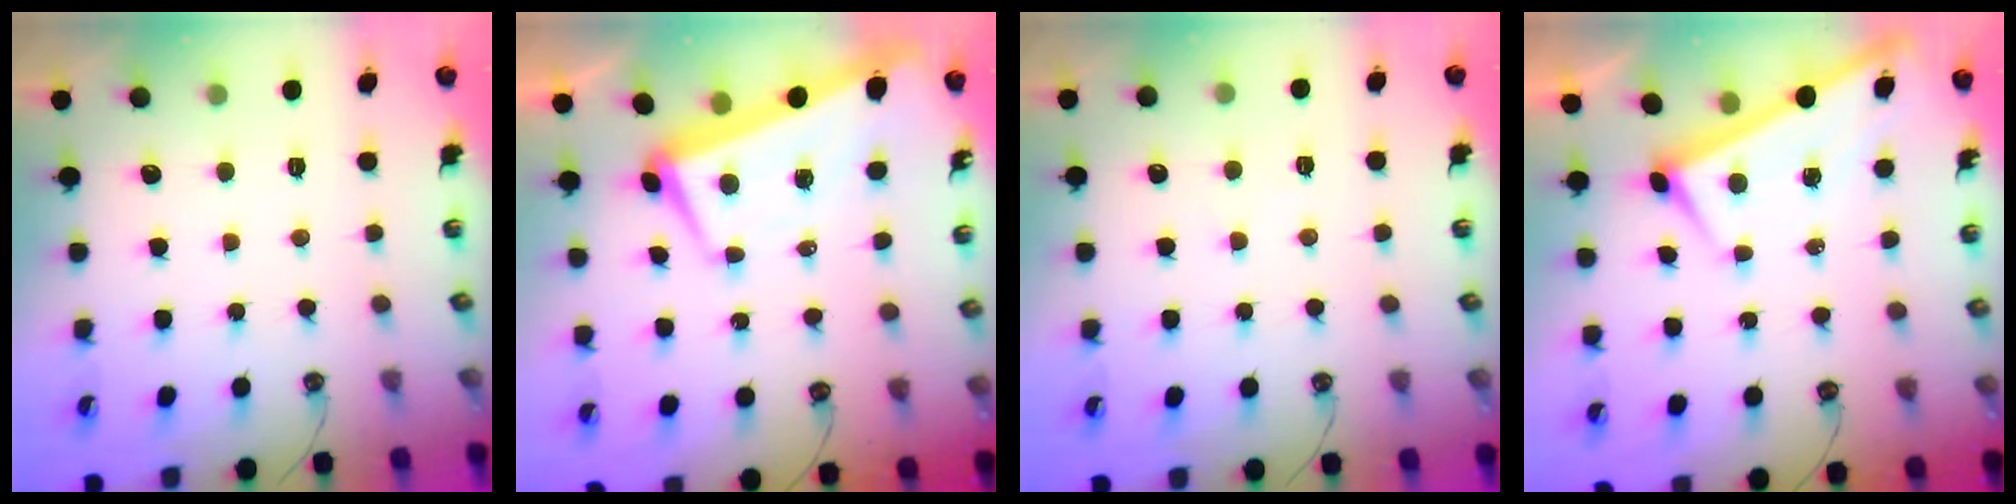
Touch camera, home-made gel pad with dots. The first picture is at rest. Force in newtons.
{"total": 3.6, "press": 2.9, "slide": 2.1}
{"total": 2.4, "press": 2.4, "slide": 0.2}
{"total": 1.9, "press": 1.9, "slide": 0.1}